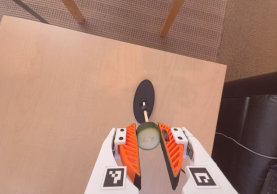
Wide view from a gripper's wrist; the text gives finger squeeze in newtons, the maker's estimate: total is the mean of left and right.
{"total": 8.9, "left": 8.9, "right": 8.9}